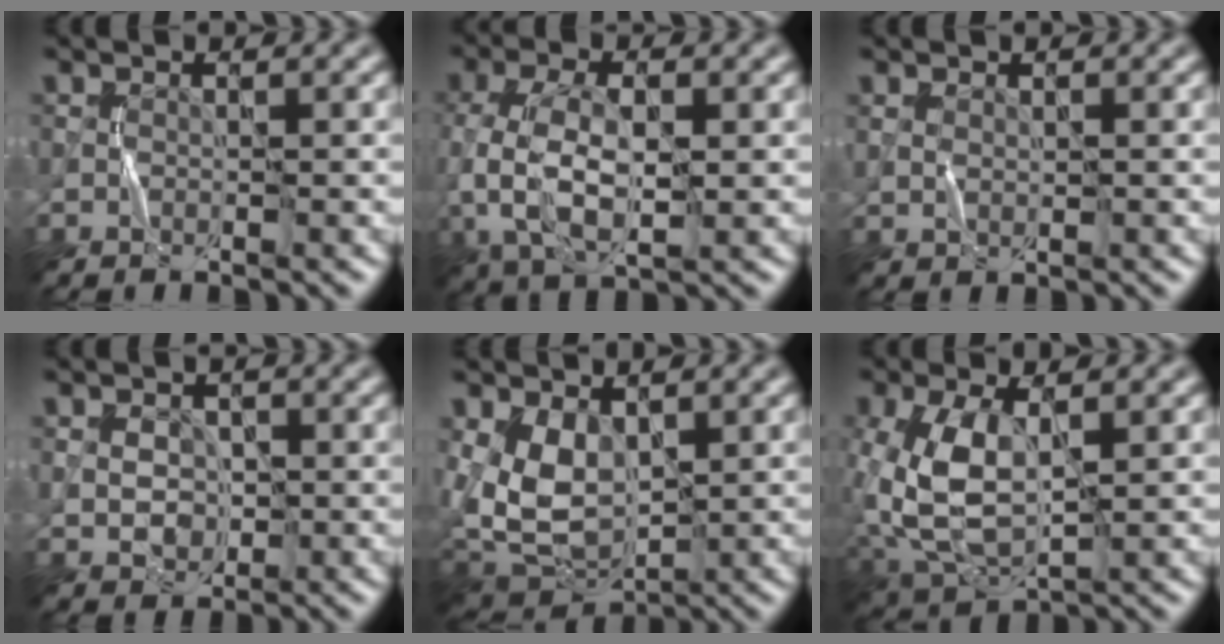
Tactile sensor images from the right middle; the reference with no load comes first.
{"total": 7.3, "force": [-0.7, 3.9, 6.1], "torque": [-0.140, -0.003, -0.012]}
{"total": 1.2, "force": [0.4, 0.8, 0.9], "torque": [-0.021, -0.003, 0.014]}
{"total": 2.4, "force": [0.1, 1.9, 1.4], "torque": [-0.023, -0.002, 0.002]}
{"total": 7.3, "force": [1.2, 4.8, 5.4], "torque": [-0.120, -0.012, 0.025]}
{"total": 8.1, "force": [0.4, 4.5, 6.7], "torque": [-0.167, -0.003, 0.011]}